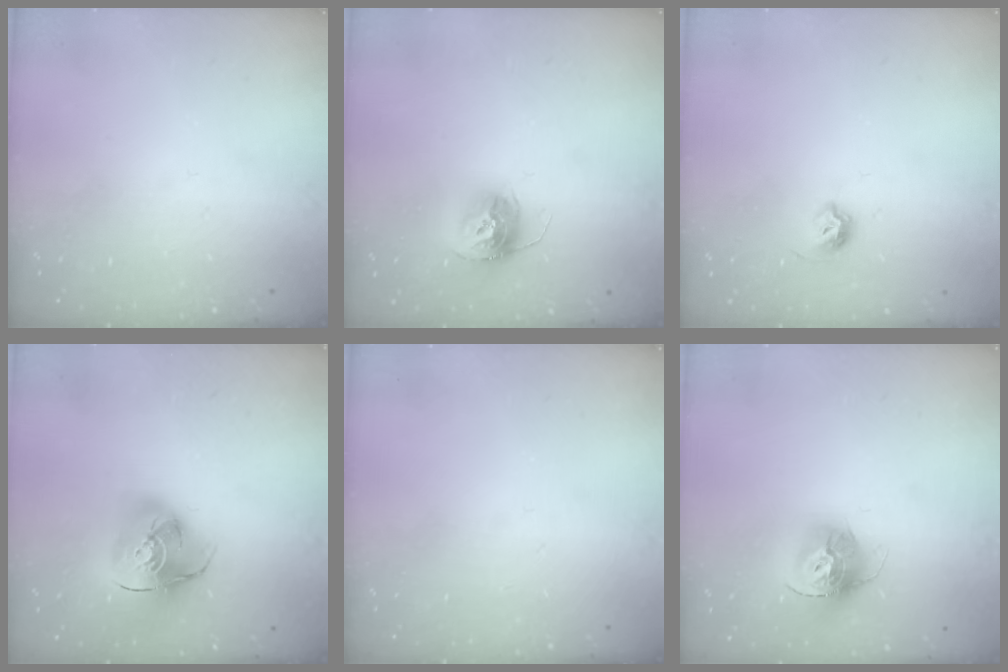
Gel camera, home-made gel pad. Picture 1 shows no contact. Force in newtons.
{"total": 12.4, "press": 12.4, "slide": 1.0}
{"total": 6.1, "press": 6.0, "slide": 1.1}
{"total": 16.0, "press": 15.8, "slide": 2.1}
{"total": 0.0}
{"total": 13.9, "press": 13.8, "slide": 1.4}